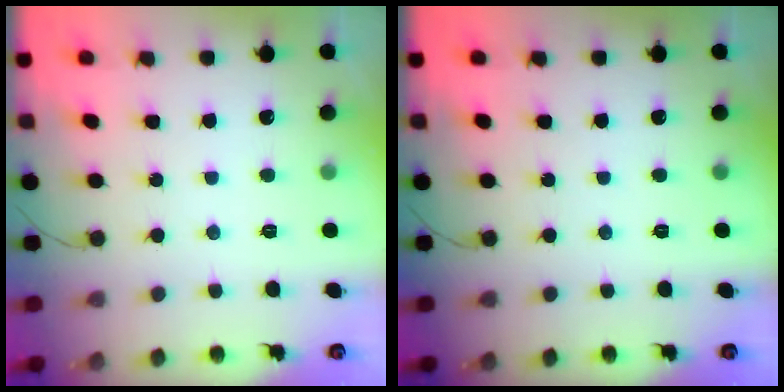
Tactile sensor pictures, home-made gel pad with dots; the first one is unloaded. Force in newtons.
{"total": 0.0}